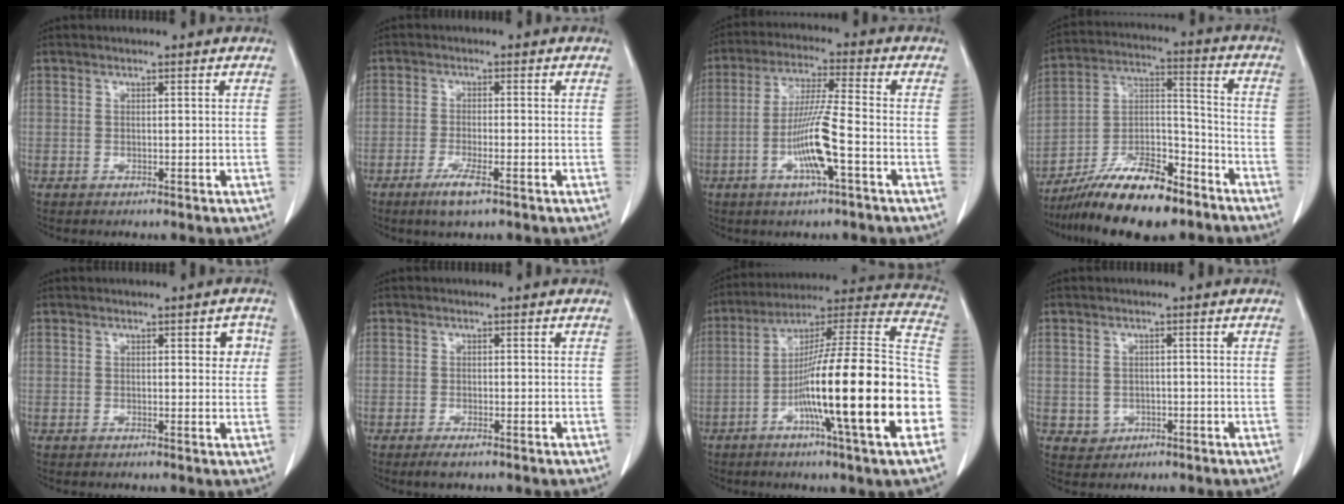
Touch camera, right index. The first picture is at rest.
{"total": 4.0, "force": [-2.4, 0.4, 3.1], "torque": [-0.064, -0.008, -0.045]}
{"total": 9.6, "force": [-3.1, -0.1, 9.1], "torque": [-0.178, -0.005, -0.061]}
{"total": 16.8, "force": [-12.7, 4.4, 10.0], "torque": [-0.186, 0.011, -0.221]}
{"total": 2.9, "force": [0.9, 1.2, 2.5], "torque": [-0.022, 0.003, 0.009]}
{"total": 1.6, "force": [-1.2, 0.2, 1.1], "torque": [-0.023, -0.005, -0.019]}
{"total": 26.1, "force": [-7.1, 0.5, 25.1], "torque": [-0.317, -0.002, -0.126]}
{"total": 2.8, "force": [-0.7, 2.7, 0.4], "torque": [0.002, 0.008, -0.003]}